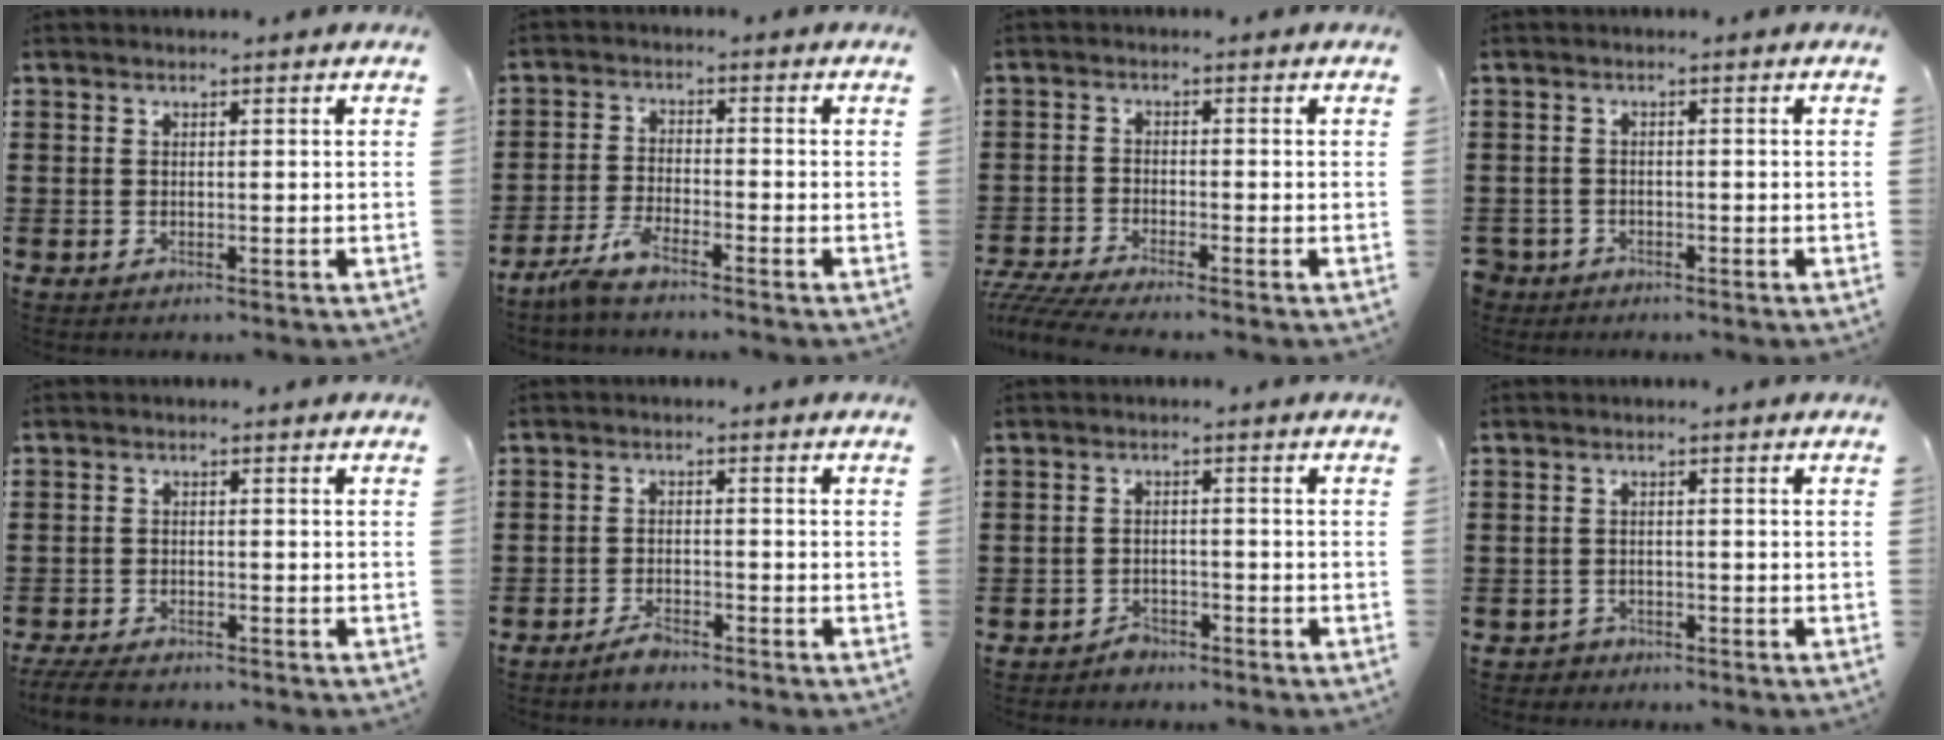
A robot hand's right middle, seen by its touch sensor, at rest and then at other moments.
{"total": 4.2, "force": [-3.5, 0.4, 2.3], "torque": [-0.059, -0.004, -0.072]}
{"total": 3.5, "force": [-3.2, 0.0, 1.4], "torque": [-0.046, -0.016, -0.070]}
{"total": 1.6, "force": [-1.4, 0.8, -0.1], "torque": [-0.011, -0.003, -0.034]}
{"total": 3.0, "force": [-2.7, 0.6, 1.0], "torque": [-0.033, -0.002, -0.060]}
{"total": 2.6, "force": [-2.3, 0.6, 1.0], "torque": [-0.027, 0.003, -0.047]}
{"total": 2.0, "force": [-1.9, 0.8, 0.2], "torque": [-0.011, 0.002, -0.040]}
{"total": 1.2, "force": [-1.1, 0.6, -0.1], "torque": [-0.003, 0.002, -0.025]}